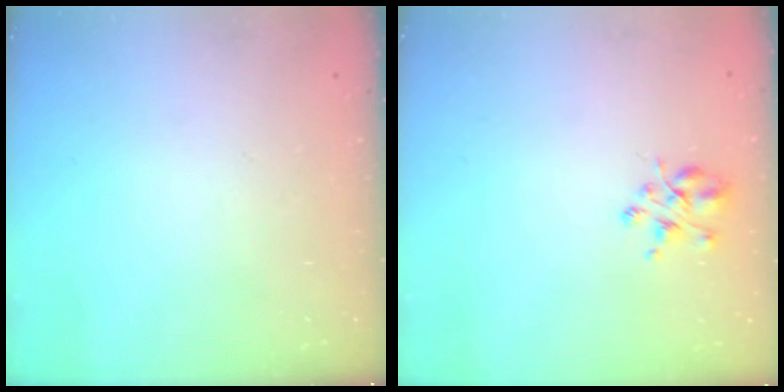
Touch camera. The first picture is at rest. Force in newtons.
{"total": 3.9, "press": 3.8, "slide": 0.7}